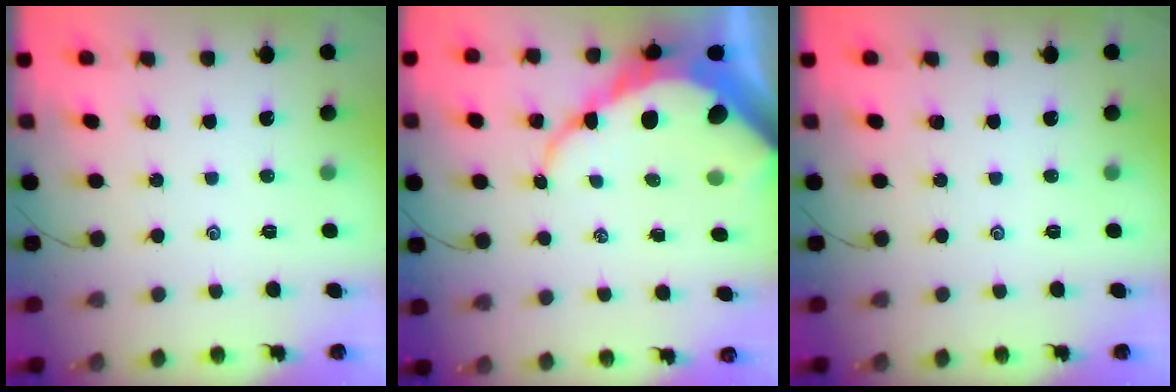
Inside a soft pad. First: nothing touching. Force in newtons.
{"total": 15.1, "press": 15.0, "slide": 1.4}
{"total": 0.0}